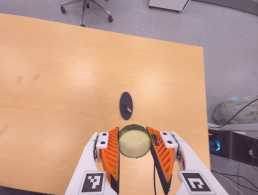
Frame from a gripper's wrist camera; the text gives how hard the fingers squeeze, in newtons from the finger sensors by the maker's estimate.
{"total": 11.7, "left": 10.9, "right": 12.5}